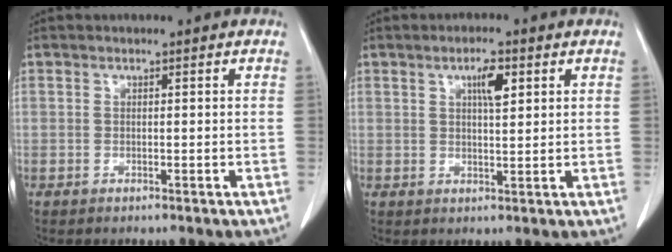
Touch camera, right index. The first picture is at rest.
{"total": 3.8, "force": [1.6, 0.9, 3.4], "torque": [-0.059, 0.000, 0.028]}